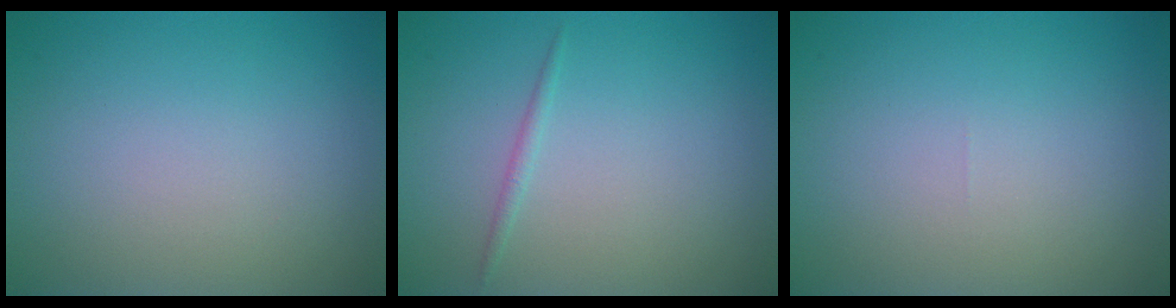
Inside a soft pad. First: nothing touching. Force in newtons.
{"total": 0.7, "press": 0.7, "slide": 0.0}
{"total": 0.0}